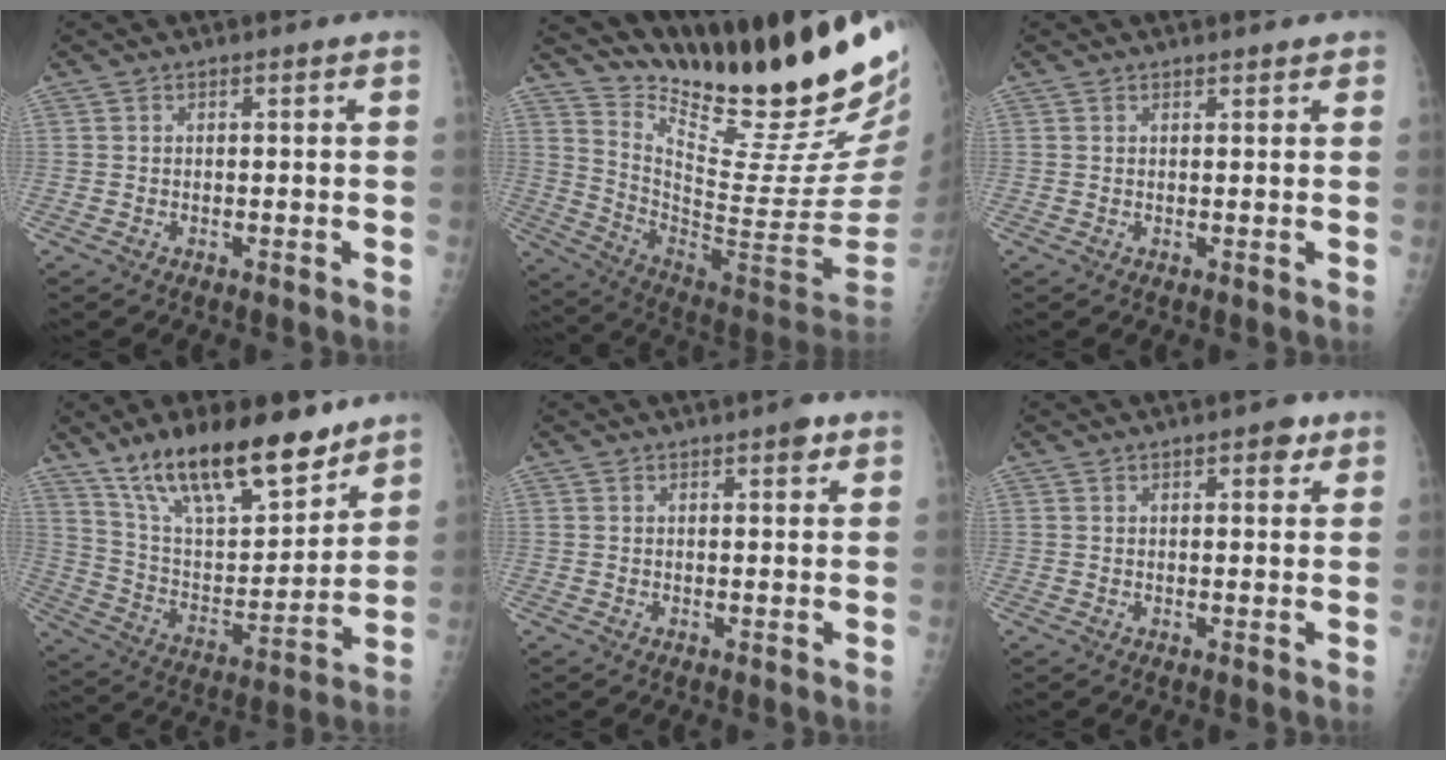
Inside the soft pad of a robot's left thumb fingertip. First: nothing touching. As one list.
[{"total": 29.1, "force": [22.8, 4.5, 17.5], "torque": [-0.240, -0.156, 0.349]}, {"total": 1.3, "force": [1.1, 0.5, 0.4], "torque": [0.003, -0.002, 0.012]}, {"total": 22.0, "force": [15.7, 7.9, 13.3], "torque": [-0.181, -0.070, 0.277]}, {"total": 2.4, "force": [1.5, 0.9, 1.7], "torque": [-0.015, -0.005, 0.018]}, {"total": 3.3, "force": [2.0, 1.4, 2.3], "torque": [-0.016, -0.006, 0.023]}]